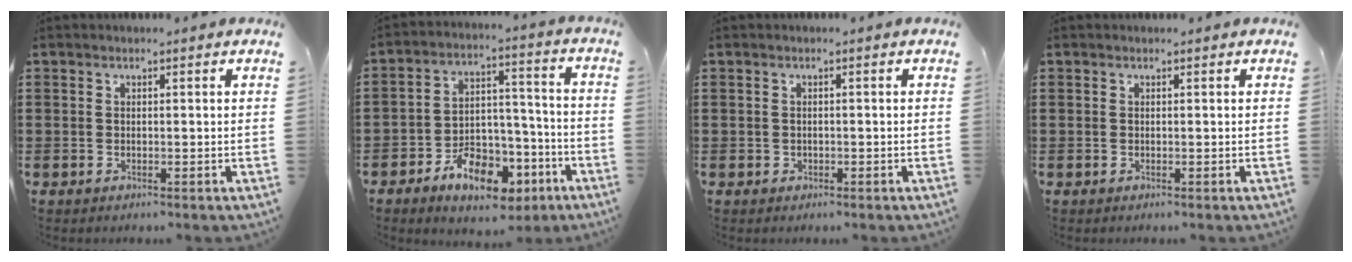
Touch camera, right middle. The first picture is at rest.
{"total": 9.6, "force": [-5.9, 5.3, 5.5], "torque": [-0.090, 0.028, -0.096]}
{"total": 0.5, "force": [0.0, 0.5, 0.1], "torque": [-0.004, 0.004, -0.001]}
{"total": 0.0}